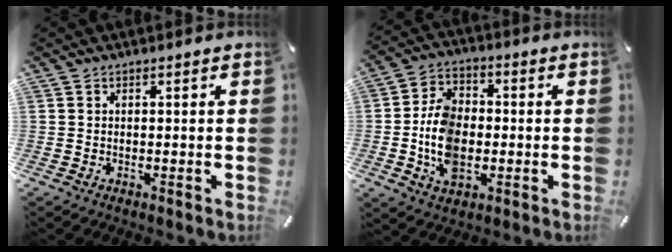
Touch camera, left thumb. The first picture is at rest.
{"total": 11.4, "force": [-2.2, 8.2, 7.5], "torque": [-0.159, 0.012, -0.038]}